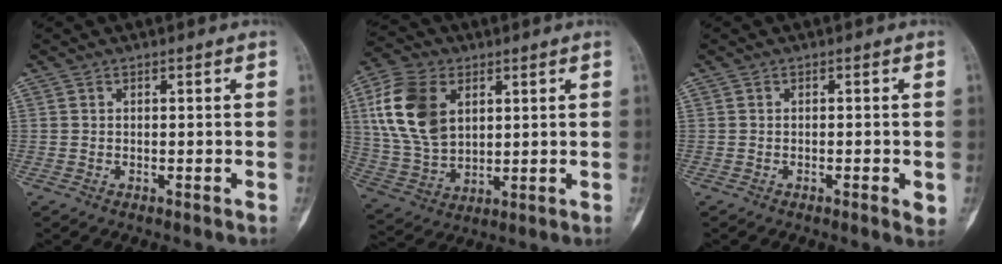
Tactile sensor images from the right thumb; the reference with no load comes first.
{"total": 15.6, "force": [4.4, 10.4, 10.6], "torque": [-0.198, -0.007, 0.091]}
{"total": 2.3, "force": [-0.6, 0.8, 2.1], "torque": [-0.024, -0.003, -0.009]}